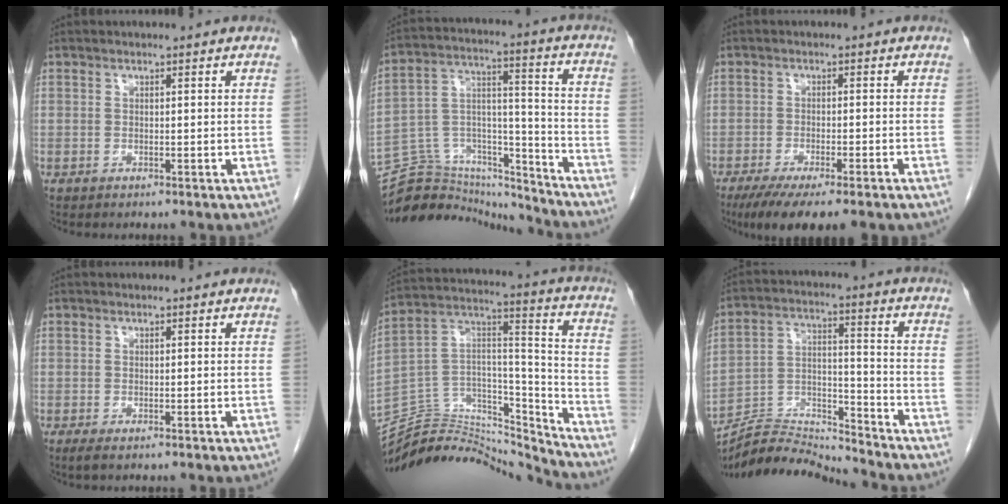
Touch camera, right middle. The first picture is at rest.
{"total": 19.5, "force": [-19.0, 3.7, 2.6], "torque": [-0.056, 0.056, -0.301]}
{"total": 9.4, "force": [-6.8, 1.0, 6.4], "torque": [-0.090, -0.019, -0.101]}
{"total": 0.7, "force": [-0.4, -0.1, 0.6], "torque": [-0.017, -0.005, -0.006]}
{"total": 22.8, "force": [-22.1, 4.2, 3.6], "torque": [-0.081, 0.051, -0.356]}
{"total": 11.5, "force": [-11.4, -1.0, -0.6], "torque": [0.009, 0.037, -0.208]}